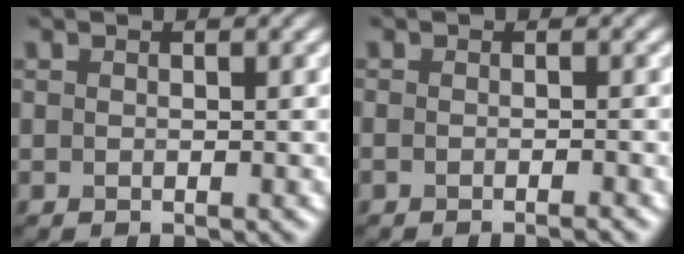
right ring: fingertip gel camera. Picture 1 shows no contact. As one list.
[{"total": 1.5, "force": [-1.0, 0.3, 1.1], "torque": [-0.008, -0.005, -0.022]}]